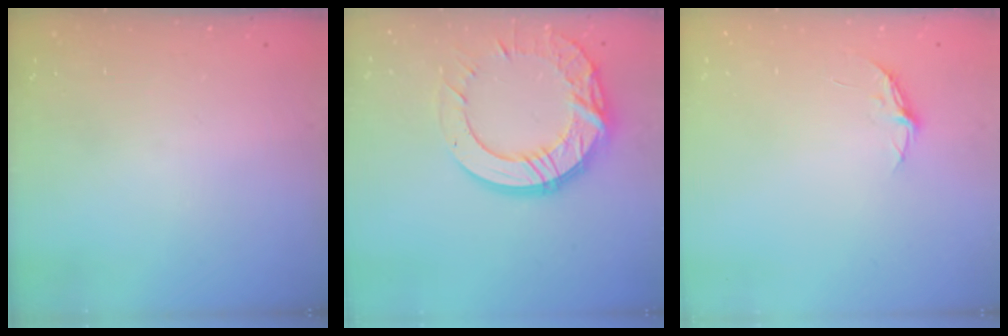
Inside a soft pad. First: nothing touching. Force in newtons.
{"total": 17.0, "press": 17.0, "slide": 1.2}
{"total": 3.8, "press": 3.8, "slide": 0.3}